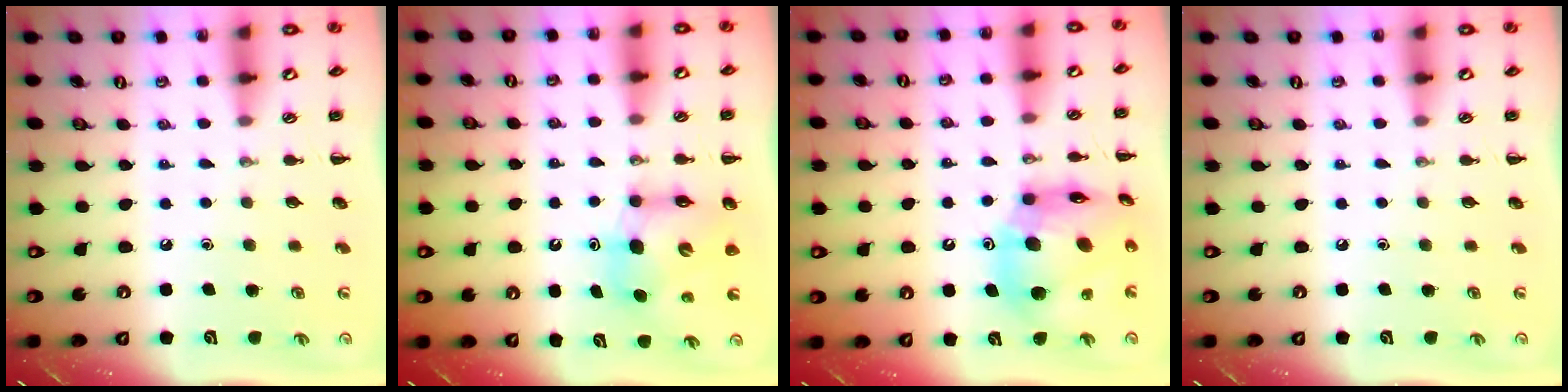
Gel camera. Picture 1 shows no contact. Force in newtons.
{"total": 7.1, "press": 7.0, "slide": 1.2}
{"total": 17.1, "press": 16.3, "slide": 5.0}
{"total": 0.0}